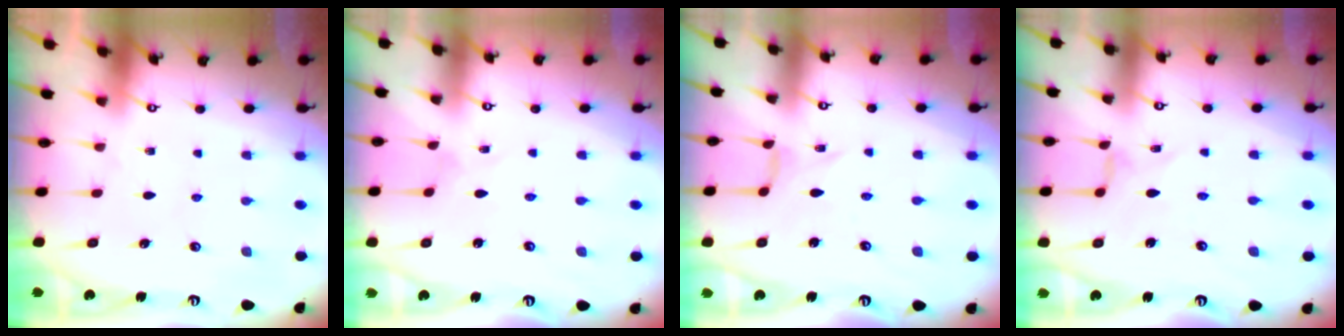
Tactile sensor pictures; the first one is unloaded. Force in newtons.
{"total": 0.0}
{"total": 0.0}
{"total": 0.9, "press": 0.9, "slide": 0.3}